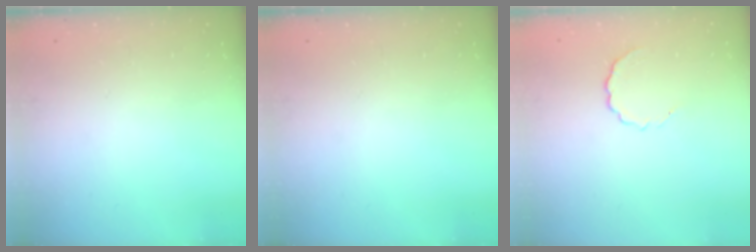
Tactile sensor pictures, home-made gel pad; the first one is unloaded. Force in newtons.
{"total": 0.0}
{"total": 3.5, "press": 3.4, "slide": 0.9}